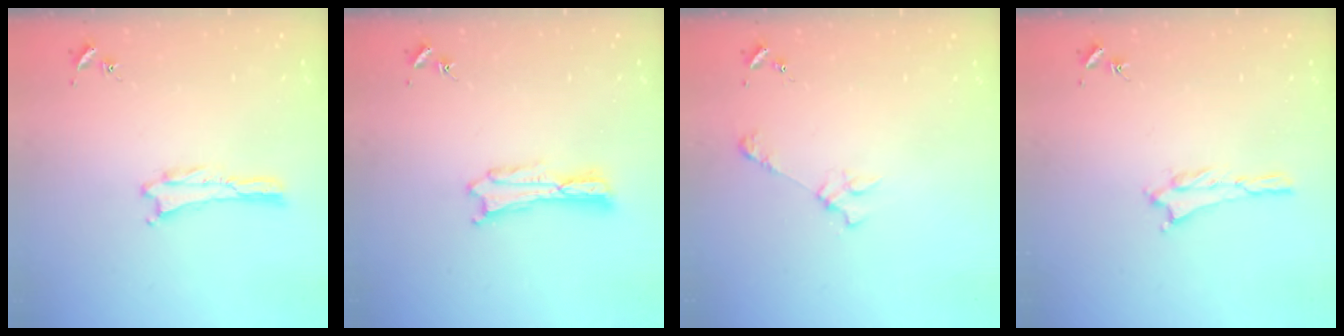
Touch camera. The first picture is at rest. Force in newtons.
{"total": 0.9, "press": 0.9, "slide": 0.2}
{"total": 2.4, "press": 2.4, "slide": 0.3}
{"total": 1.4, "press": 1.4, "slide": 0.3}